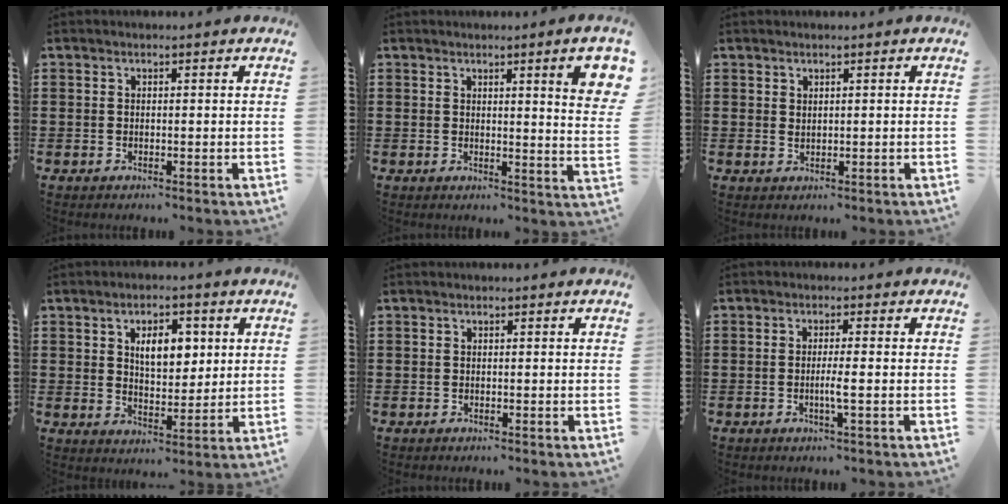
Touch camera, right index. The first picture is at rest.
{"total": 5.7, "force": [2.5, 0.4, 5.1], "torque": [-0.077, -0.008, 0.036]}
{"total": 0.8, "force": [0.7, 0.4, 0.2], "torque": [-0.006, 0.002, 0.014]}
{"total": 6.4, "force": [2.2, 3.6, 4.8], "torque": [-0.081, 0.005, 0.031]}
{"total": 0.0}
{"total": 2.7, "force": [-0.7, -0.2, 2.6], "torque": [-0.046, -0.006, -0.014]}